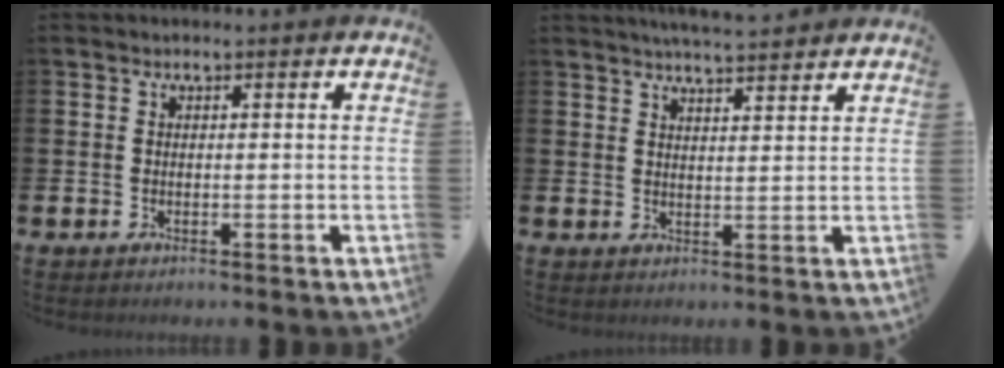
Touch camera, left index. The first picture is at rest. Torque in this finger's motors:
{"motor_torque": [0.80, -0.89, 0.13, 0.09]}